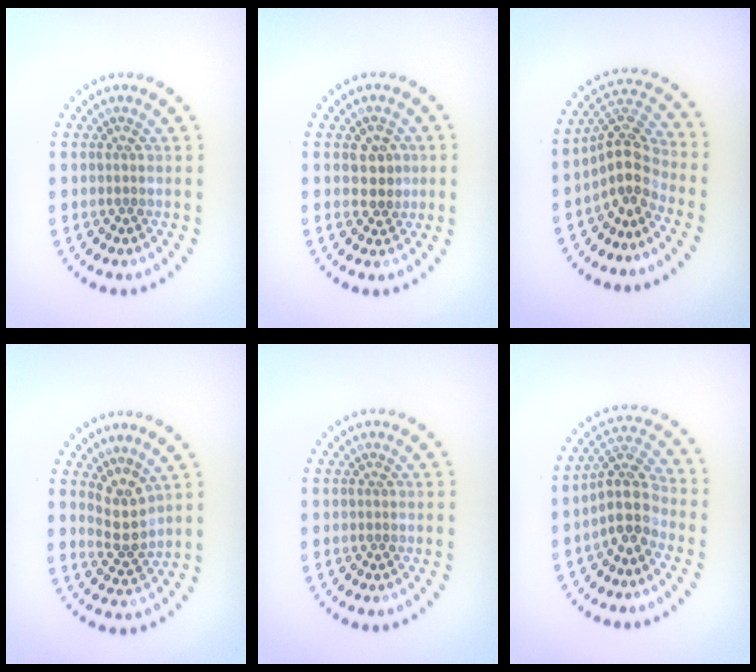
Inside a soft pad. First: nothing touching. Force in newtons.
{"total": 2.4, "press": 2.3, "slide": 0.8}
{"total": 3.8, "press": 2.9, "slide": 2.4}
{"total": 2.8, "press": 2.2, "slide": 1.7}
{"total": 0.0}
{"total": 3.8, "press": 3.1, "slide": 2.3}